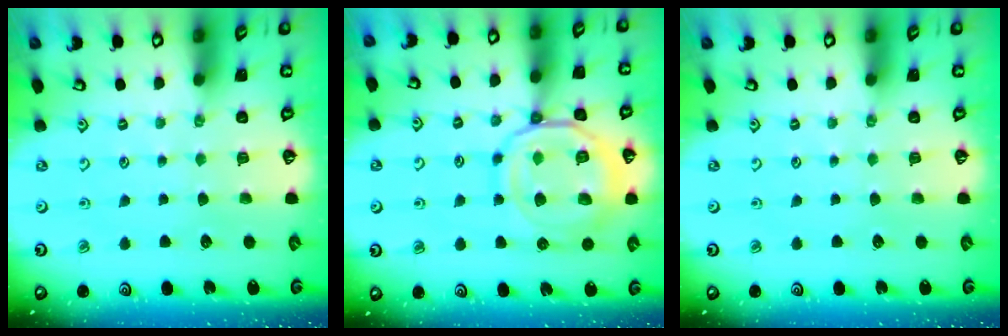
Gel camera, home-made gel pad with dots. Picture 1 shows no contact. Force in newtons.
{"total": 16.7, "press": 16.6, "slide": 1.7}
{"total": 0.0}